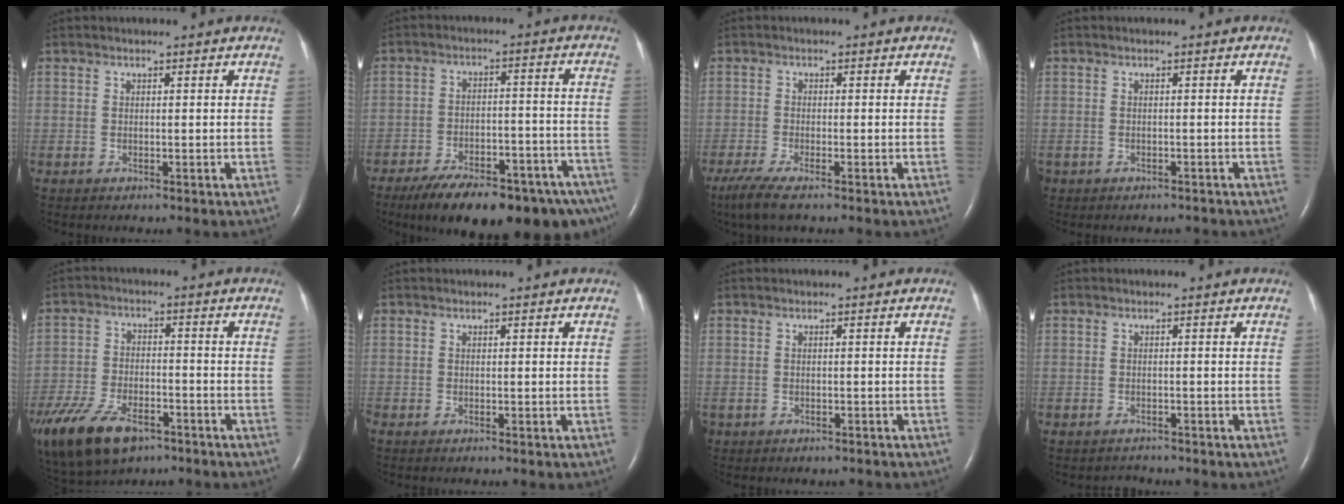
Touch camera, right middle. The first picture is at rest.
{"total": 20.8, "force": [-15.5, 5.9, 12.5], "torque": [-0.135, 0.009, -0.215]}
{"total": 4.8, "force": [-3.4, 0.6, 3.4], "torque": [-0.067, -0.015, -0.062]}
{"total": 2.7, "force": [-2.2, 1.4, 0.4], "torque": [-0.008, 0.002, -0.028]}
{"total": 17.6, "force": [-11.0, 8.9, 10.6], "torque": [-0.270, -0.024, -0.192]}
{"total": 0.0}
{"total": 1.8, "force": [-1.4, 1.1, 0.3], "torque": [-0.010, 0.001, -0.015]}
{"total": 1.3, "force": [-1.2, 0.5, -0.4], "torque": [0.001, -0.004, -0.017]}